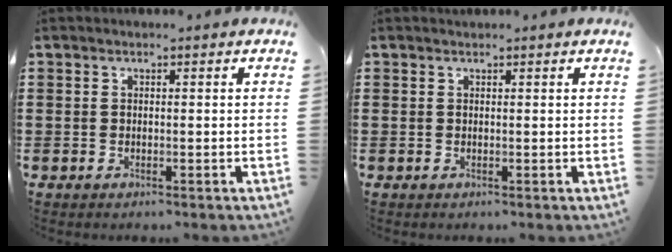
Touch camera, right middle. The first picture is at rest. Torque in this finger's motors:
{"motor_torque": [-0.23, -0.11, 0.08, -0.01]}